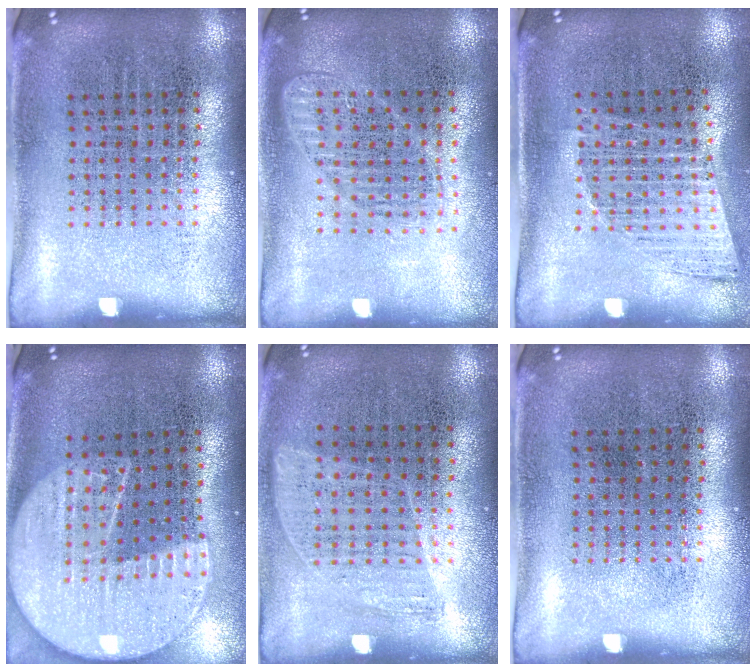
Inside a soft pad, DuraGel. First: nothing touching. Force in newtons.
{"total": 1.5, "press": 1.3, "slide": 0.7}
{"total": 1.0, "press": 1.0, "slide": 0.4}
{"total": 2.3, "press": 2.0, "slide": 1.1}
{"total": 0.5, "press": 0.4, "slide": 0.4}
{"total": 0.0}